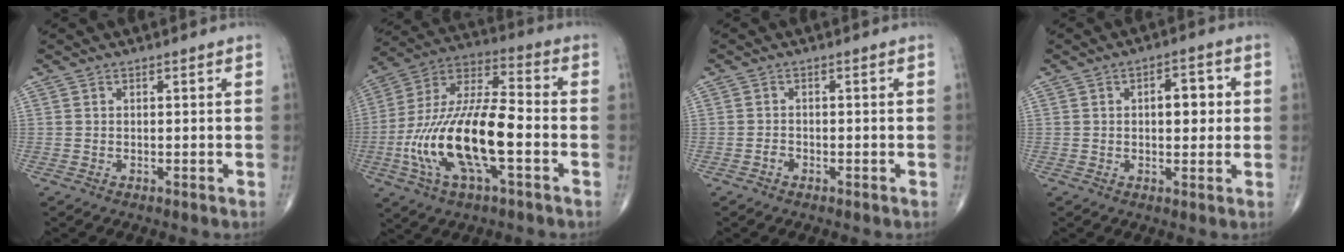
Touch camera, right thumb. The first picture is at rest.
{"total": 21.4, "force": [-5.5, 7.9, 19.1], "torque": [-0.385, 0.033, -0.097]}
{"total": 1.0, "force": [-0.8, 0.6, 0.3], "torque": [-0.002, 0.003, -0.015]}
{"total": 6.3, "force": [0.9, 3.3, 5.3], "torque": [-0.053, 0.006, 0.009]}